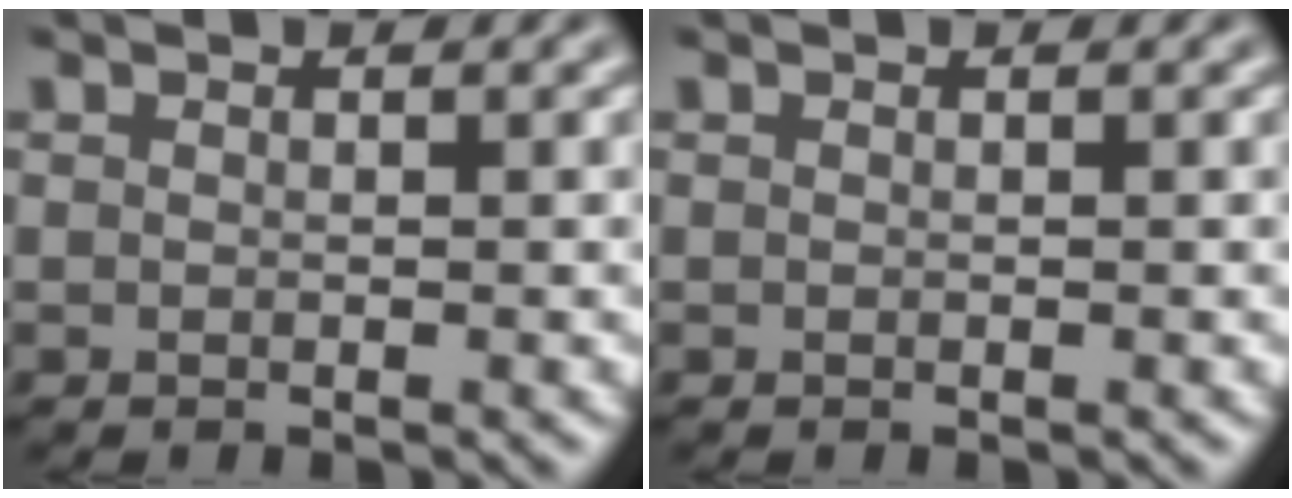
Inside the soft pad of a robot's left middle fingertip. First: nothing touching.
{"total": 0.0}